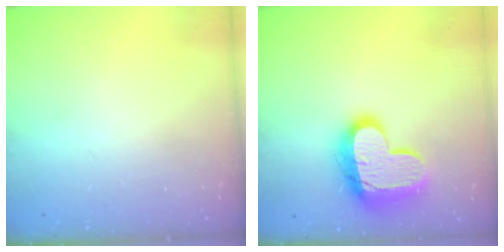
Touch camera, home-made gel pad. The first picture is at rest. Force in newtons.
{"total": 17.0, "press": 16.9, "slide": 1.1}